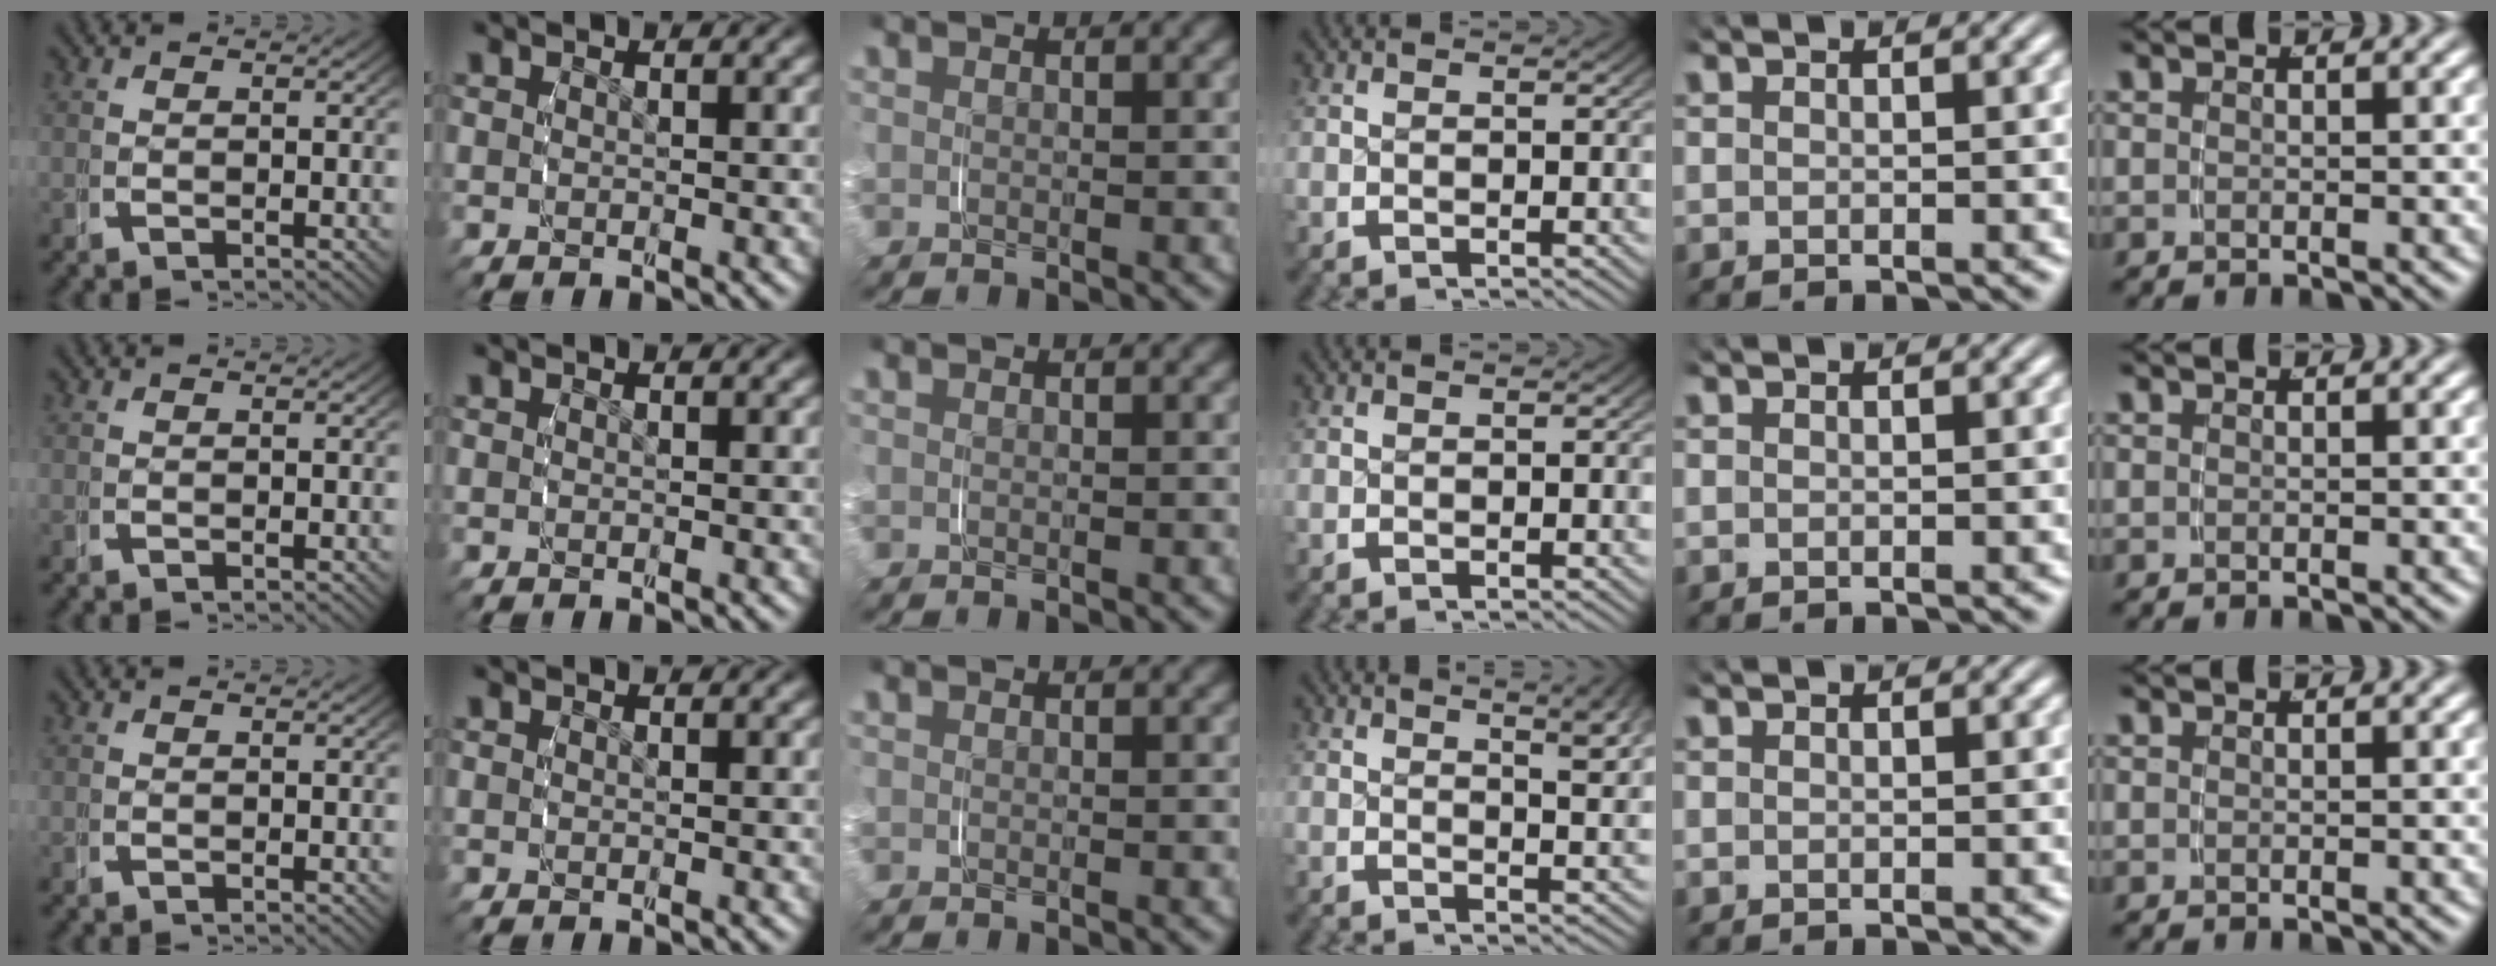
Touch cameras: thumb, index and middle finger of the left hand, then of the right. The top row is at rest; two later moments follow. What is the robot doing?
{"motion": "grasp_and_lifting", "object": "string"}